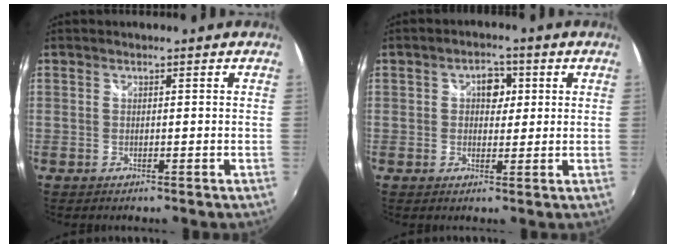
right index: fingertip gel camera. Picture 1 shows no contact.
{"total": 4.0, "force": [0.9, 3.0, 2.4], "torque": [-0.029, 0.011, 0.011]}